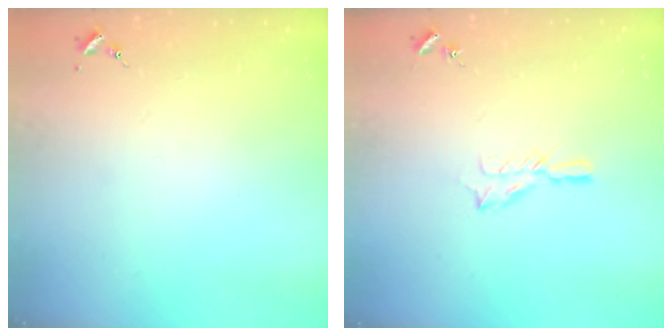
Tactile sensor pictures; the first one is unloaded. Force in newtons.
{"total": 5.6, "press": 5.6, "slide": 0.6}